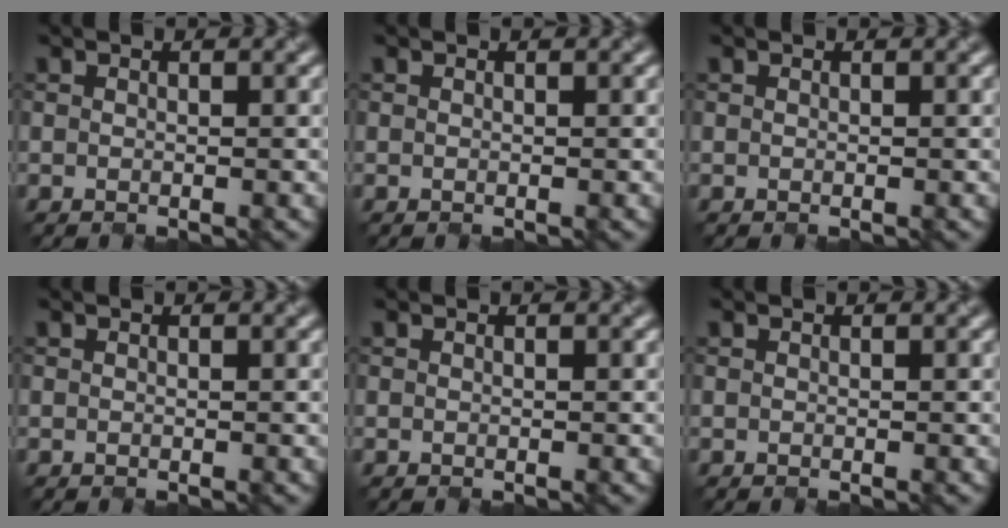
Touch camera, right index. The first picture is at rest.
{"total": 0.0}
{"total": 0.0}
{"total": 0.0}
{"total": 0.0}
{"total": 0.0}